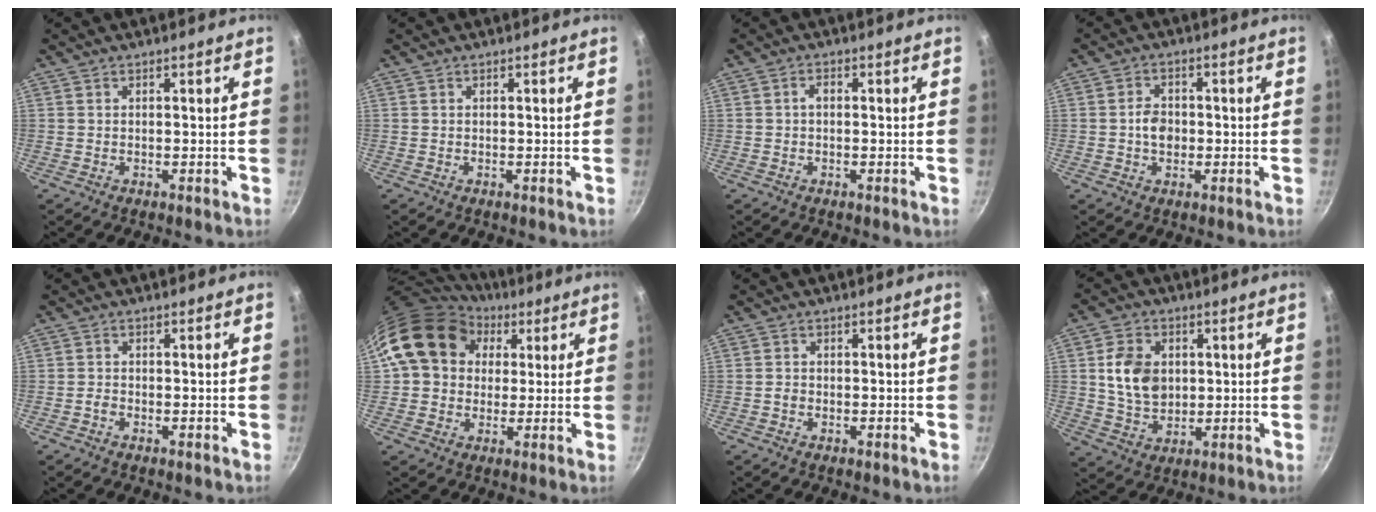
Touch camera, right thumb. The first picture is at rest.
{"total": 0.0}
{"total": 1.5, "force": [-0.1, 1.0, 1.1], "torque": [-0.017, 0.010, -0.003]}
{"total": 4.3, "force": [-0.5, 3.3, 2.7], "torque": [-0.029, 0.011, -0.011]}
{"total": 1.1, "force": [-0.7, 0.6, 0.7], "torque": [-0.019, 0.003, -0.017]}
{"total": 15.7, "force": [5.4, 12.6, 7.6], "torque": [-0.104, 0.012, 0.085]}
{"total": 1.1, "force": [-0.4, 0.9, 0.5], "torque": [-0.010, 0.003, -0.006]}
{"total": 10.2, "force": [1.4, 7.8, 6.5], "torque": [-0.097, -0.003, 0.029]}